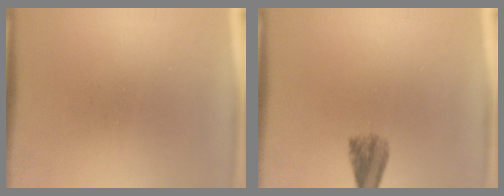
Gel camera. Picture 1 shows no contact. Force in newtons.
{"total": 4.1}